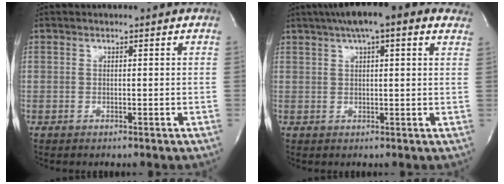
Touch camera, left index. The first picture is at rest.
{"total": 12.0, "force": [8.1, 2.7, 8.4], "torque": [-0.136, 0.045, 0.112]}